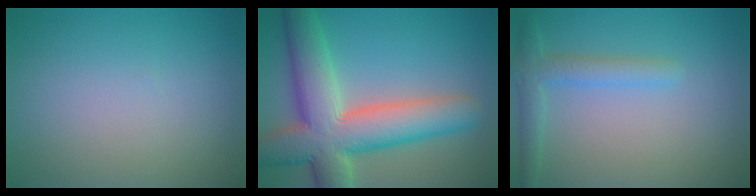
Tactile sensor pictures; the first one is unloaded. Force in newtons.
{"total": 11.0, "press": 11.0, "slide": 0.8}
{"total": 2.6, "press": 2.6, "slide": 0.2}